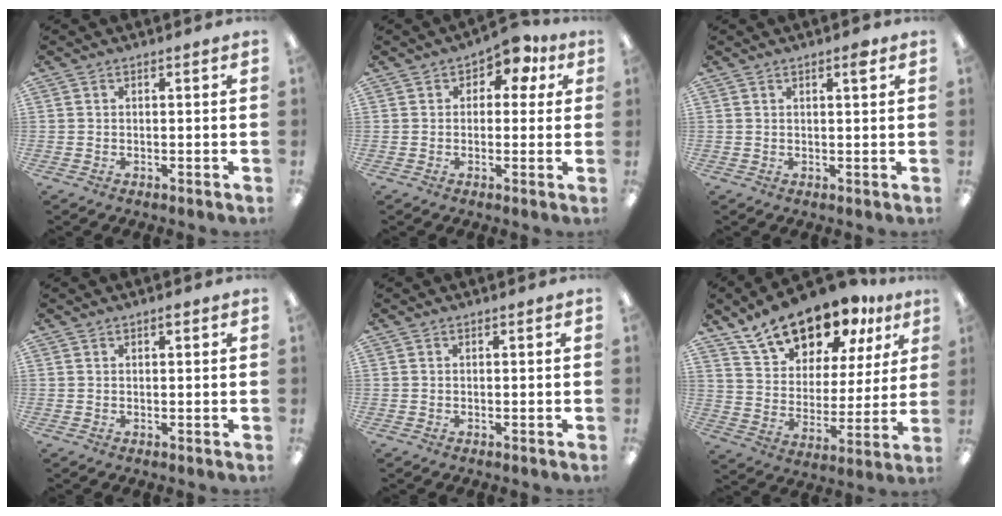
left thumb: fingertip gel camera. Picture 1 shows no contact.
{"total": 6.2, "force": [3.0, 3.8, 3.9], "torque": [-0.046, -0.010, 0.046]}
{"total": 2.1, "force": [1.4, 0.4, 1.6], "torque": [-0.018, -0.006, 0.020]}
{"total": 0.9, "force": [0.7, 0.4, 0.5], "torque": [-0.004, 0.000, 0.009]}
{"total": 0.0}
{"total": 17.4, "force": [14.3, 7.8, 6.3], "torque": [-0.120, -0.094, 0.256]}